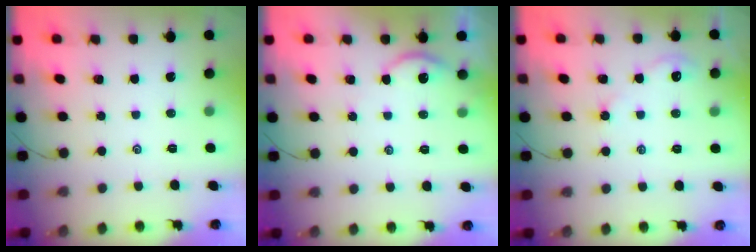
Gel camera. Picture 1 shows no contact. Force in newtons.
{"total": 4.4, "press": 4.4, "slide": 0.5}
{"total": 2.4, "press": 2.4, "slide": 0.4}